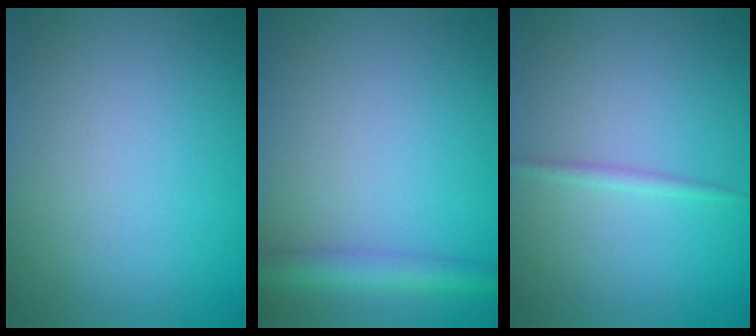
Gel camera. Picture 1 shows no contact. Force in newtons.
{"total": 3.0, "press": 3.0, "slide": 0.1}
{"total": 0.8, "press": 0.8, "slide": 0.1}